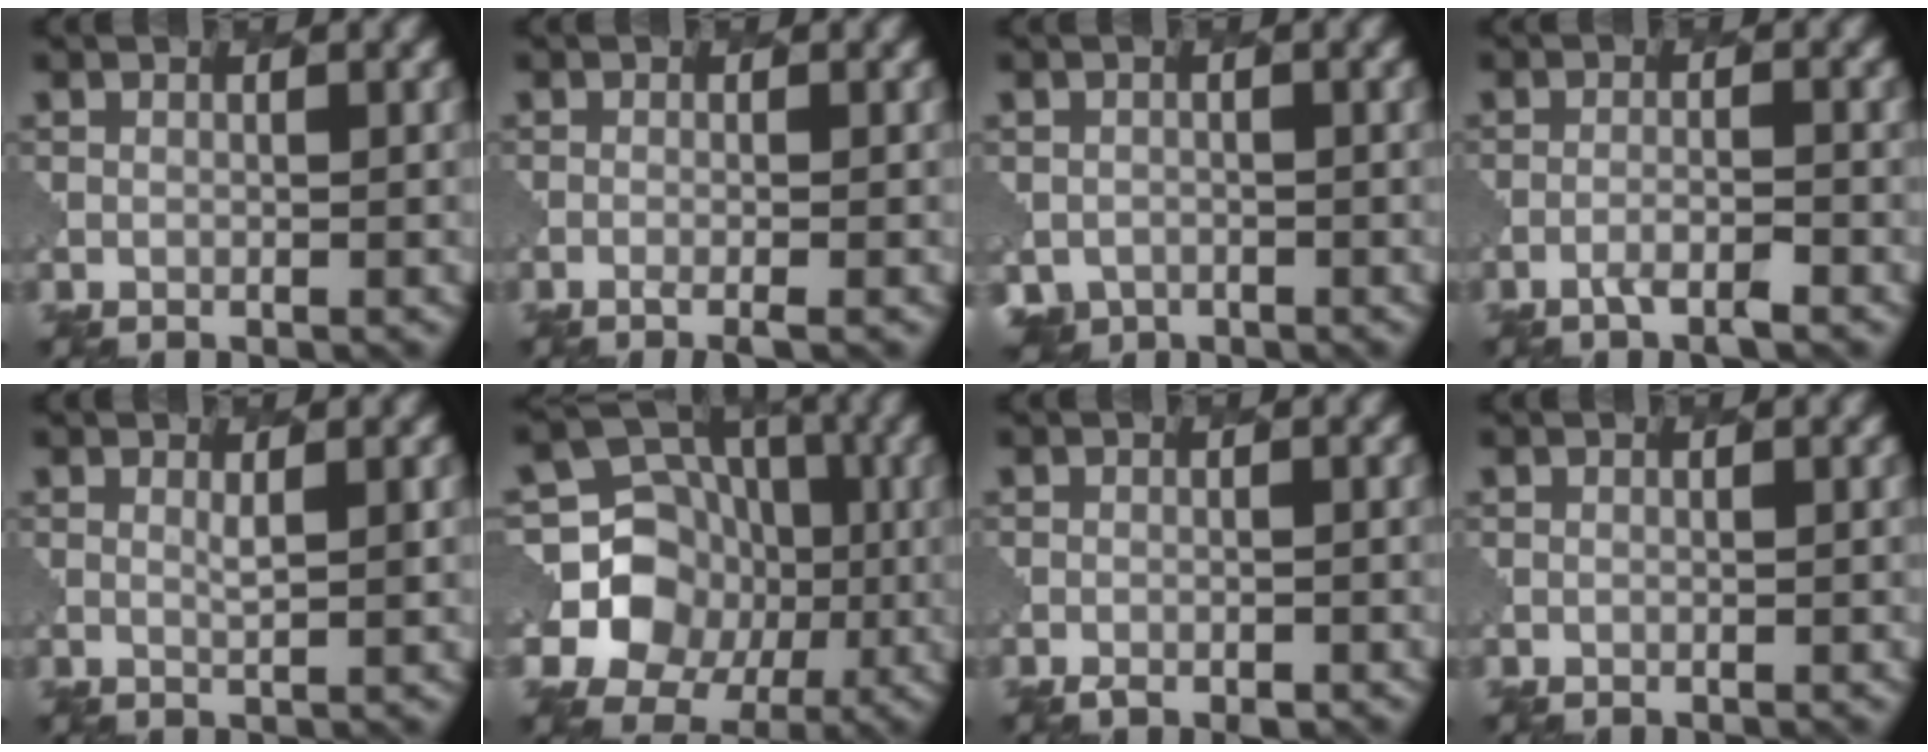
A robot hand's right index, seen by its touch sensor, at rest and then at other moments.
{"total": 1.8, "force": [-0.7, 0.4, 1.5], "torque": [-0.020, -0.001, -0.018]}
{"total": 1.8, "force": [-1.2, 1.3, -0.1], "torque": [0.009, -0.013, -0.020]}
{"total": 1.9, "force": [-1.4, 0.3, 1.3], "torque": [-0.023, 0.001, -0.033]}
{"total": 0.8, "force": [0.6, 0.0, 0.5], "torque": [-0.012, -0.002, 0.011]}
{"total": 9.0, "force": [-0.4, 8.4, 3.3], "torque": [-0.050, 0.009, -0.027]}
{"total": 1.5, "force": [-1.2, 0.5, 0.7], "torque": [-0.016, -0.002, -0.017]}
{"total": 0.0}